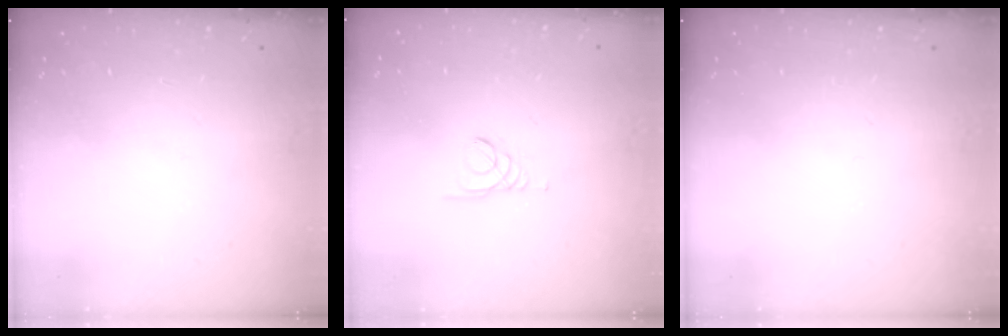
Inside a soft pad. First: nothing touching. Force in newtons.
{"total": 1.5, "press": 1.5, "slide": 0.1}
{"total": 0.0}